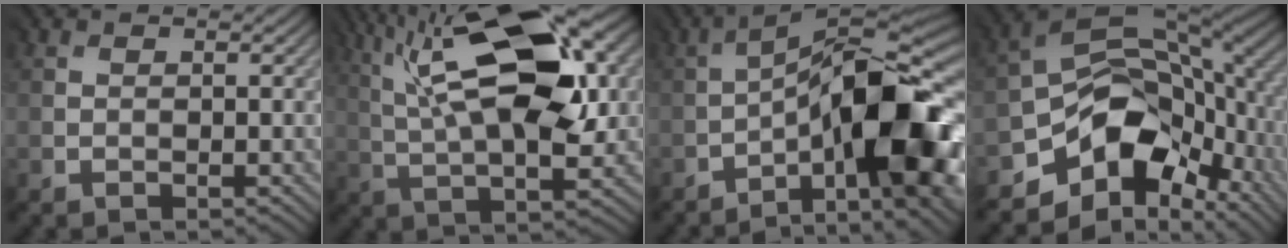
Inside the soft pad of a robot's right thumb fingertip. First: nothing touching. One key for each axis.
{"total": 16.4, "fx": 5.9, "fy": 6.1, "fz": 14.0, "tx": -0.250, "ty": 0.032, "tz": 0.082}
{"total": 17.1, "fx": -5.6, "fy": 6.1, "fz": 14.9, "tx": -0.223, "ty": 0.000, "tz": -0.086}
{"total": 12.8, "fx": -5.4, "fy": 8.5, "fz": 7.9, "tx": -0.135, "ty": -0.007, "tz": -0.108}